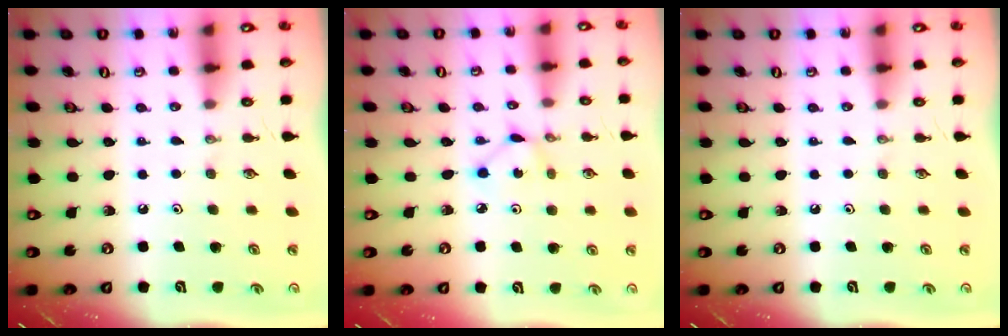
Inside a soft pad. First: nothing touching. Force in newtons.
{"total": 1.7, "press": 1.7, "slide": 0.1}
{"total": 0.0}